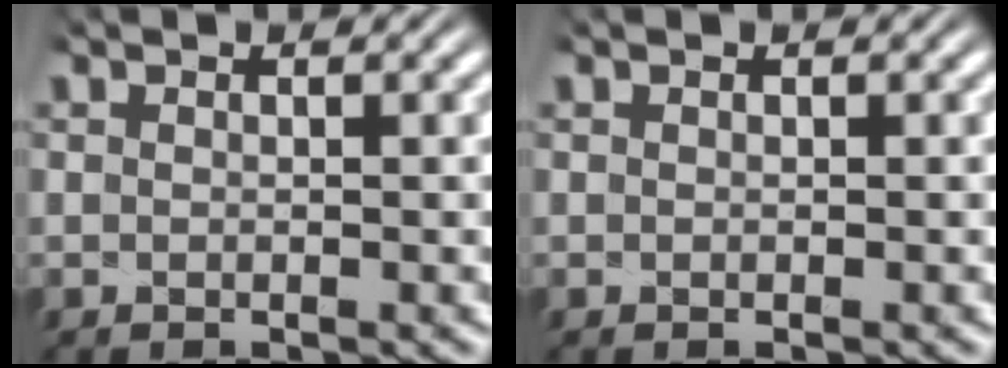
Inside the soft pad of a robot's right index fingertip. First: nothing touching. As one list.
[{"total": 0.0}]